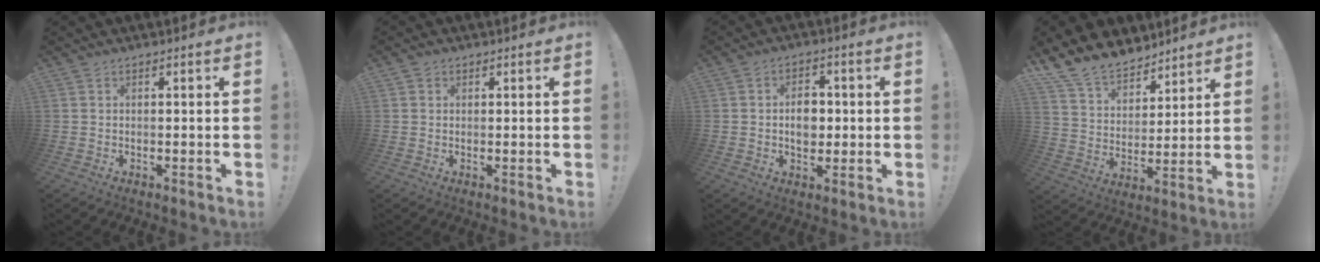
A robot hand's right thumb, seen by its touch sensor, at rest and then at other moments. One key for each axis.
{"total": 1.1, "fx": 0.5, "fy": 0.9, "fz": 0.1, "tx": 0.004, "ty": -0.002, "tz": 0.008}
{"total": 7.6, "fx": 0.0, "fy": 5.8, "fz": 4.9, "tx": -0.071, "ty": 0.005, "tz": -0.004}
{"total": 12.8, "fx": 10.9, "fy": 6.2, "fz": 2.5, "tx": -0.066, "ty": -0.090, "tz": 0.209}